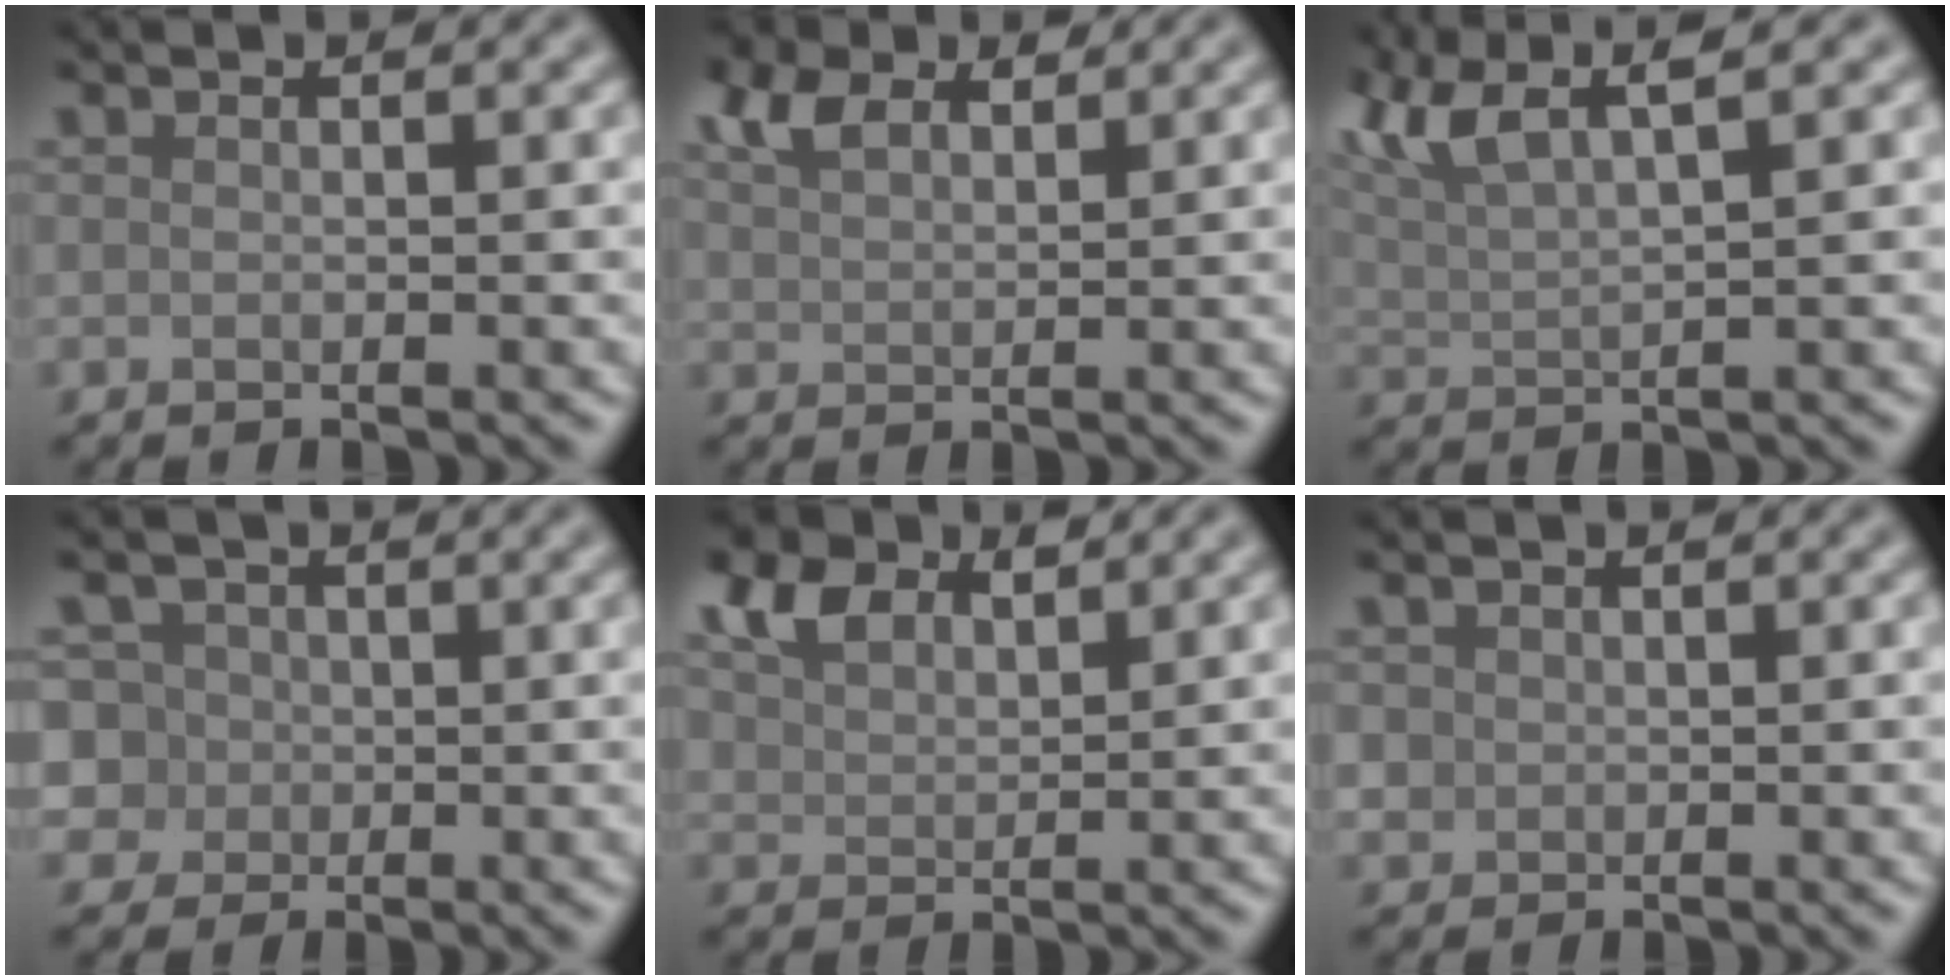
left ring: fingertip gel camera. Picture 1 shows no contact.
{"total": 3.7, "force": [2.3, 2.0, 2.0], "torque": [-0.052, 0.007, 0.046]}
{"total": 6.8, "force": [4.3, 2.1, 4.9], "torque": [-0.089, 0.026, 0.075]}
{"total": 7.2, "force": [2.1, 6.4, 2.7], "torque": [-0.043, 0.040, -0.001]}
{"total": 4.8, "force": [2.9, 2.9, 2.5], "torque": [-0.058, 0.006, 0.058]}
{"total": 1.2, "force": [0.2, 1.2, 0.1], "torque": [0.001, -0.004, 0.003]}